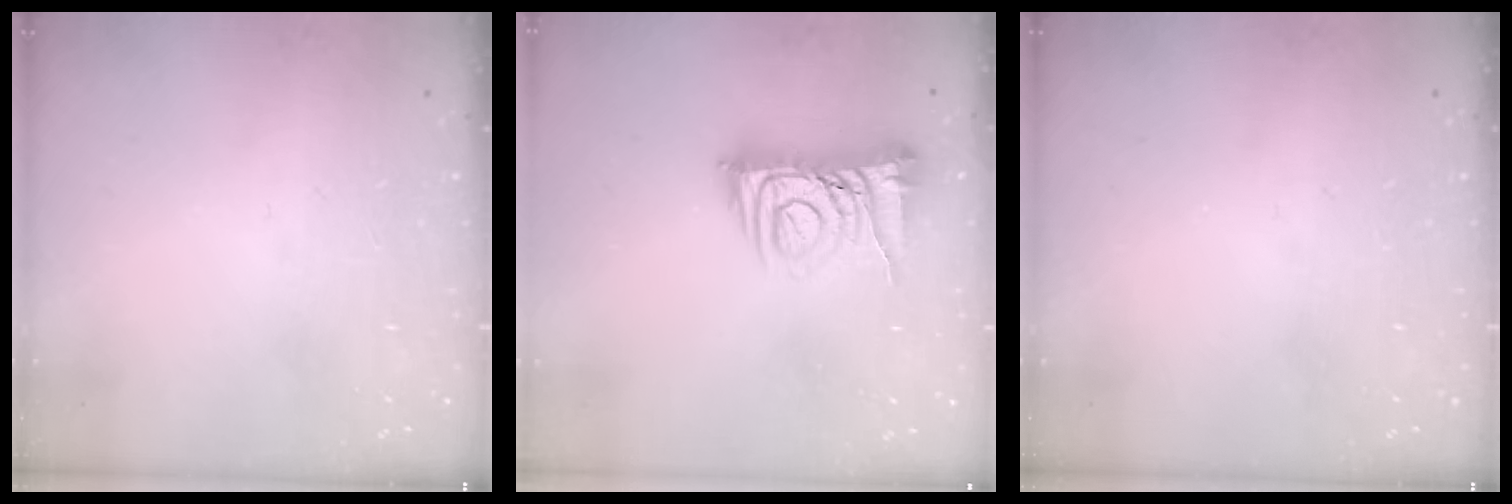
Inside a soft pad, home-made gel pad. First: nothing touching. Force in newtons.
{"total": 9.9, "press": 9.8, "slide": 1.4}
{"total": 0.0}